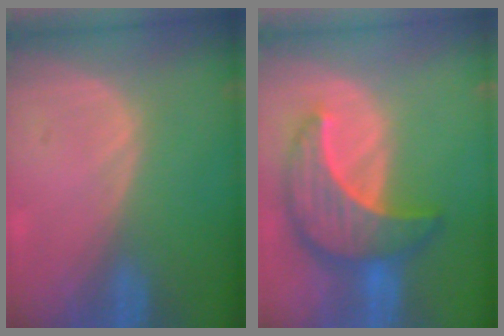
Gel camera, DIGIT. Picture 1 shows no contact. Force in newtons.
{"total": 10.0, "press": 10.0, "slide": 0.6}